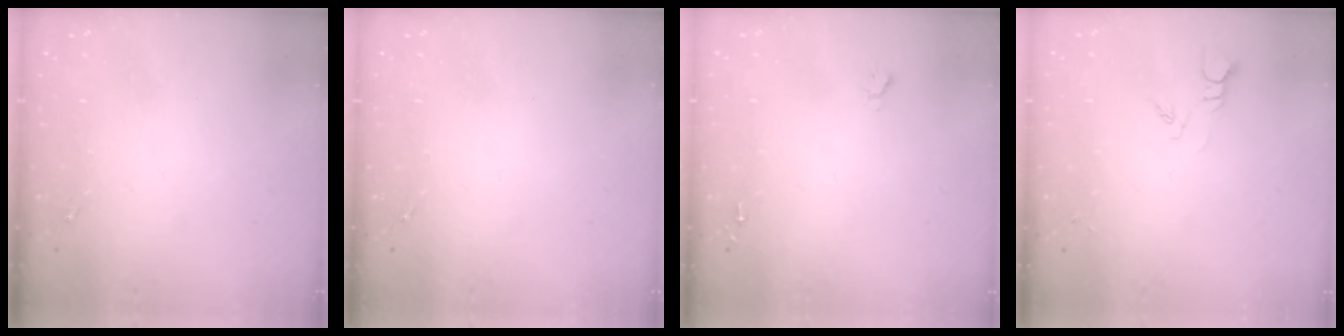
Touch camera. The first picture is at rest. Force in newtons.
{"total": 0.0}
{"total": 1.6, "press": 1.6, "slide": 0.2}
{"total": 3.3, "press": 3.3, "slide": 0.4}